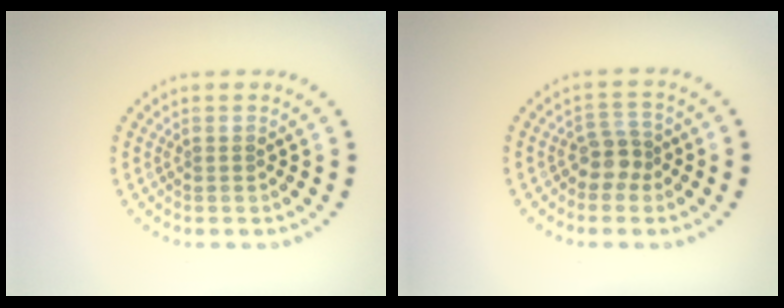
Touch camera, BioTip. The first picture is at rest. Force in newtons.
{"total": 2.3, "press": 1.8, "slide": 1.3}